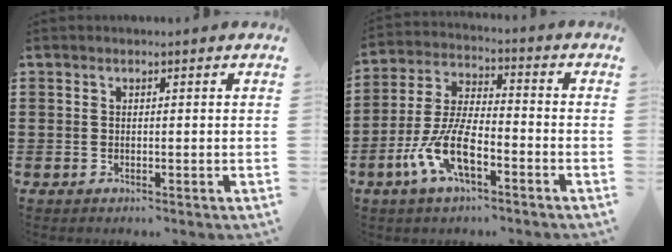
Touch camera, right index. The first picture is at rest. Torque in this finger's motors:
{"motor_torque": [2.14, 0.00, 0.98, 0.21]}